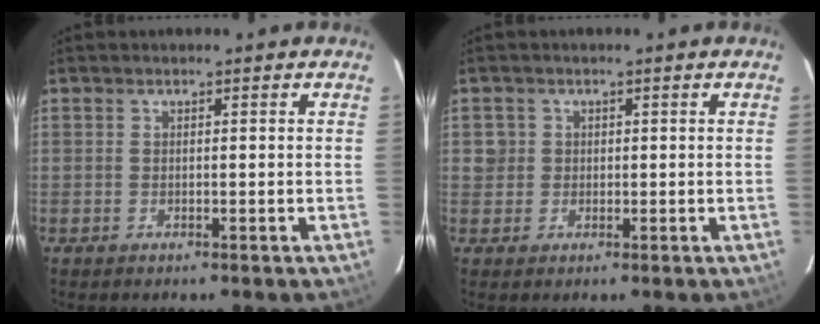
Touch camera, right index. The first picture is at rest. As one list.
[{"total": 2.2, "force": [0.1, 2.2, 0.1], "torque": [0.007, 0.010, 0.003]}]